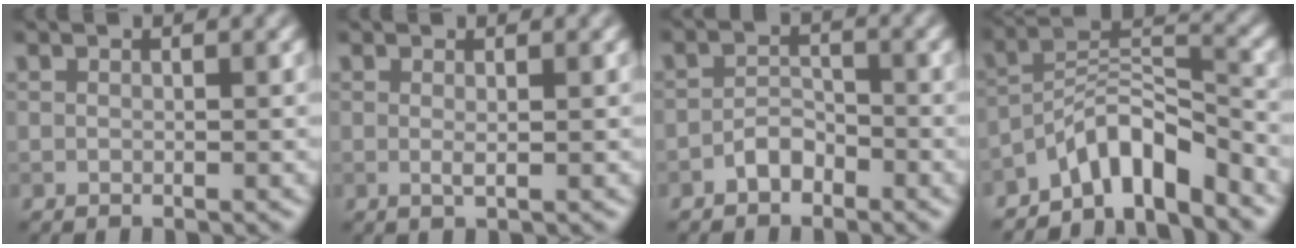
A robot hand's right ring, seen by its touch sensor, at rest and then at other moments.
{"total": 0.8, "force": [0.1, 0.1, 0.8], "torque": [-0.015, -0.001, 0.000]}
{"total": 2.0, "force": [-1.4, 1.1, 0.9], "torque": [-0.014, 0.008, -0.029]}
{"total": 6.0, "force": [-4.7, 1.7, 3.2], "torque": [-0.044, 0.009, -0.090]}